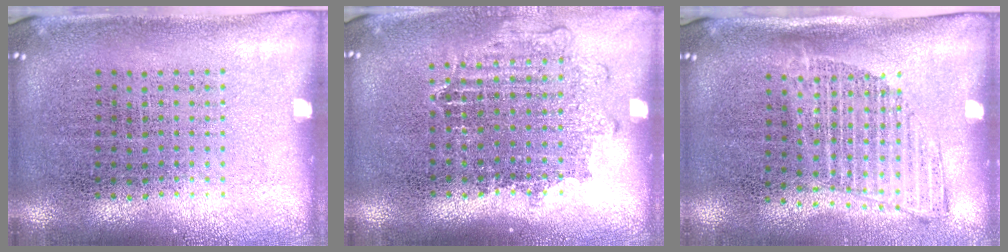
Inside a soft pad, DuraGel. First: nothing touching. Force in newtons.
{"total": 1.1, "press": 1.1, "slide": 0.4}
{"total": 1.3, "press": 1.1, "slide": 0.7}